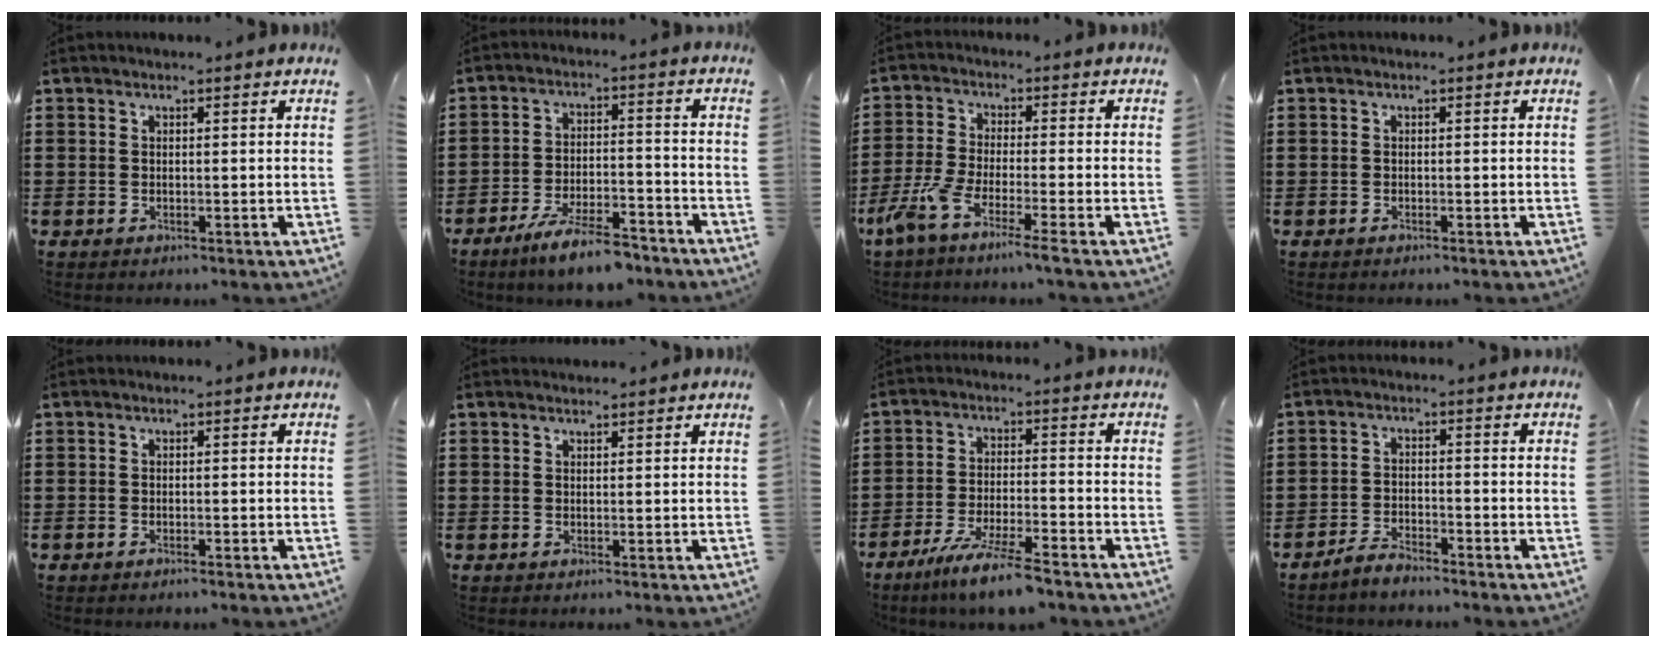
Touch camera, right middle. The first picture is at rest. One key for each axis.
{"total": 7.8, "fx": -6.5, "fy": 1.0, "fz": 4.3, "tx": -0.084, "ty": 0.001, "tz": -0.121}
{"total": 5.8, "fx": -4.5, "fy": -0.5, "fz": 3.7, "tx": -0.096, "ty": -0.022, "tz": -0.092}
{"total": 0.0}
{"total": 0.6, "fx": -0.5, "fy": 0.0, "fz": 0.3, "tx": -0.007, "ty": -0.002, "tz": -0.009}
{"total": 0.9, "fx": 0.8, "fy": 0.2, "fz": -0.1, "tx": 0.007, "ty": -0.003, "tz": 0.015}
{"total": 7.1, "fx": -6.0, "fy": -0.2, "fz": 3.9, "tx": -0.086, "ty": -0.018, "tz": -0.112}
{"total": 3.1, "fx": -3.0, "fy": 0.2, "fz": 0.8, "tx": -0.024, "ty": 0.003, "tz": -0.062}